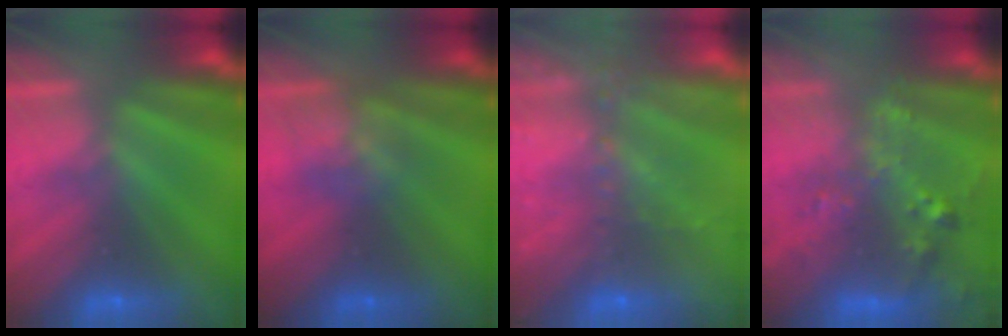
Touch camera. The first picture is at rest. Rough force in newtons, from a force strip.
{"total": 2.8}
{"total": 7.5}
{"total": 6.0}